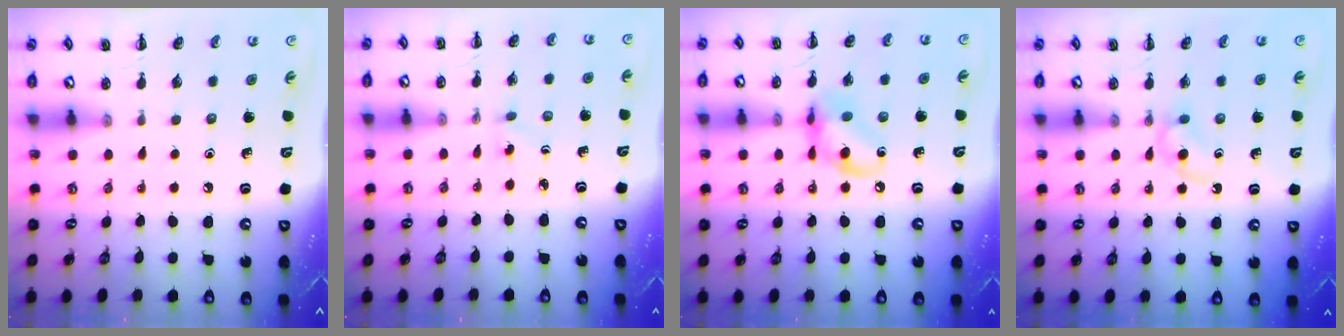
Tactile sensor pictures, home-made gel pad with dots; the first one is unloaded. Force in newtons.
{"total": 1.5, "press": 1.3, "slide": 0.6}
{"total": 11.2, "press": 11.1, "slide": 1.7}
{"total": 3.0, "press": 2.8, "slide": 1.1}